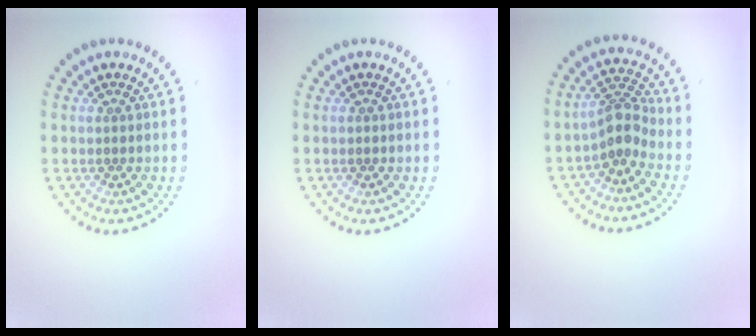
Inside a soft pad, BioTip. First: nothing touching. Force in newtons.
{"total": 0.5, "press": 0.5, "slide": 0.0}
{"total": 2.8, "press": 2.1, "slide": 1.9}